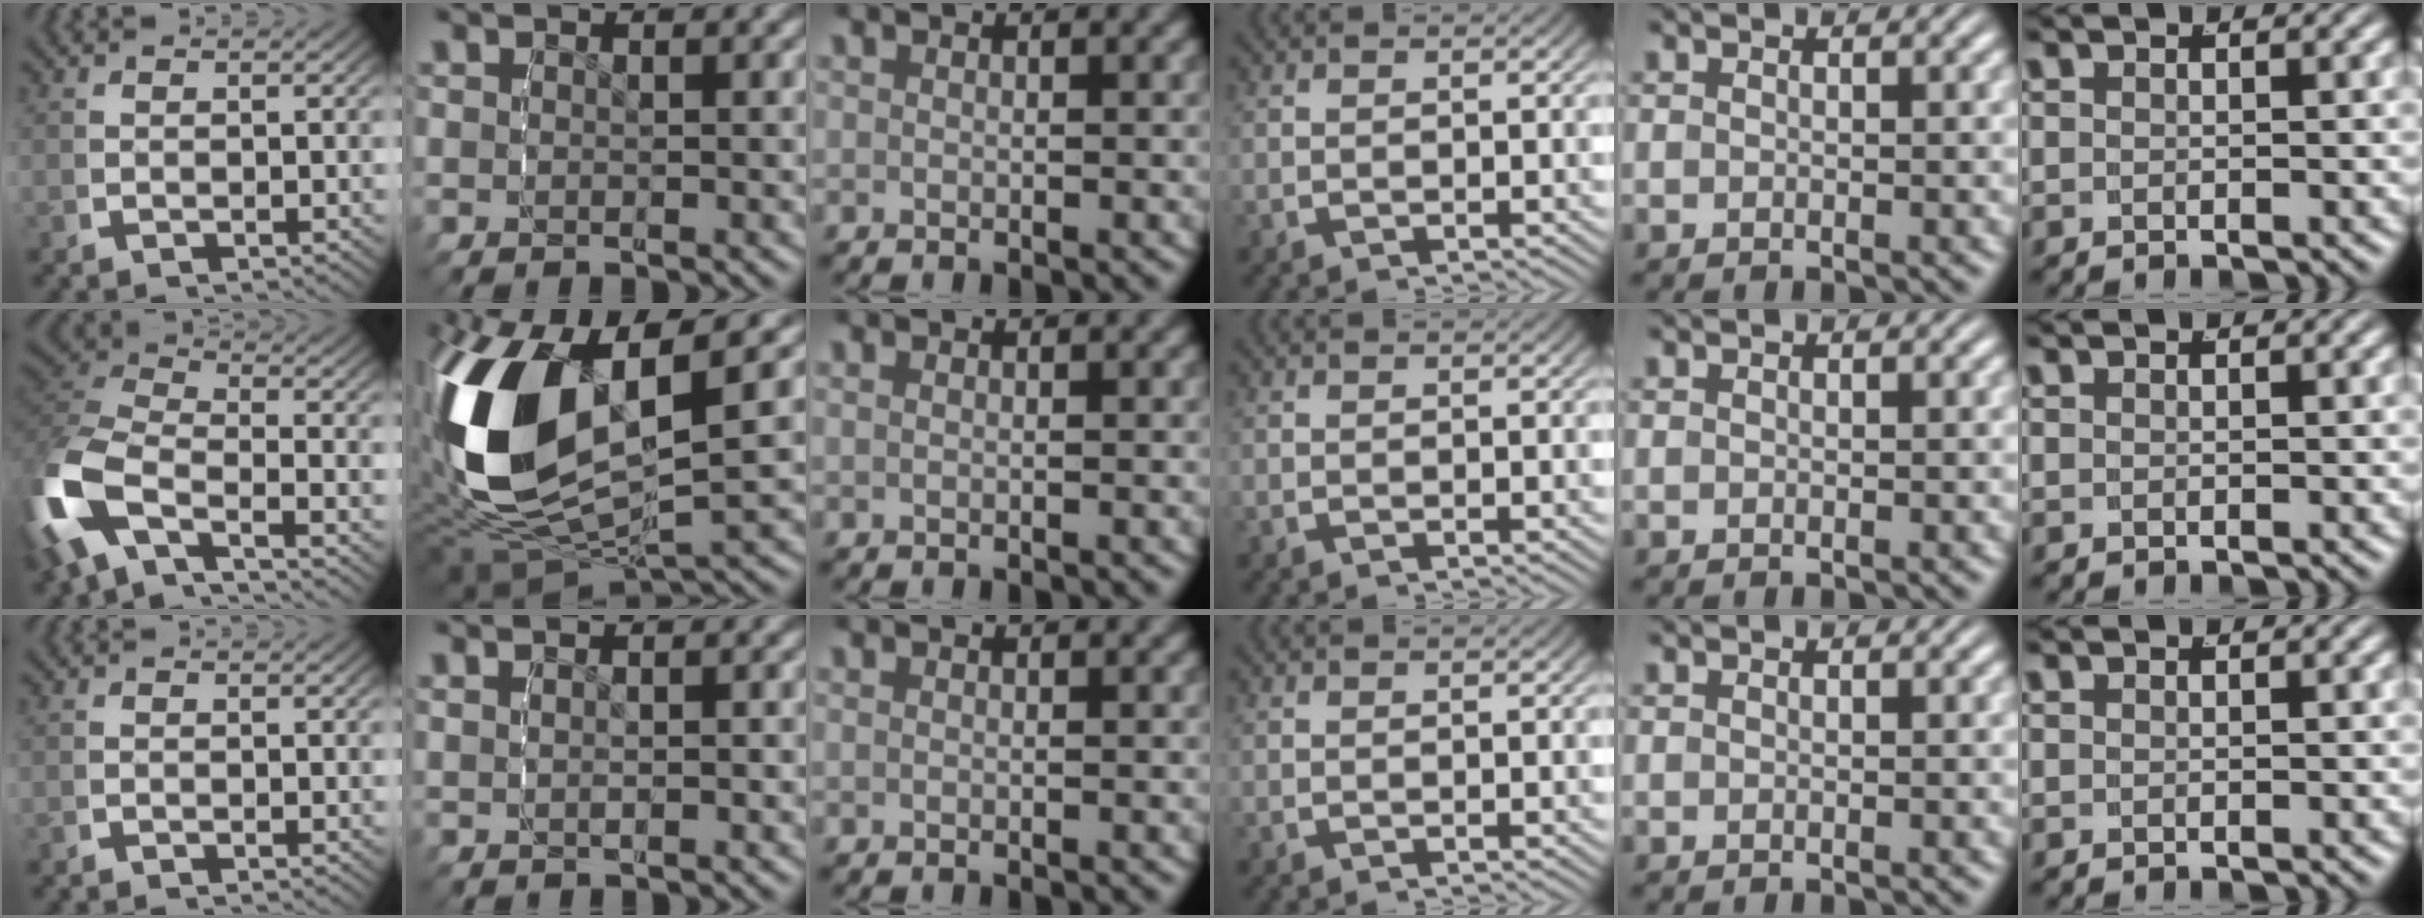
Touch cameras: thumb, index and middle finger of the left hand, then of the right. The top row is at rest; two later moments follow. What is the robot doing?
{"motion": "lift_and_place", "object": "pen"}